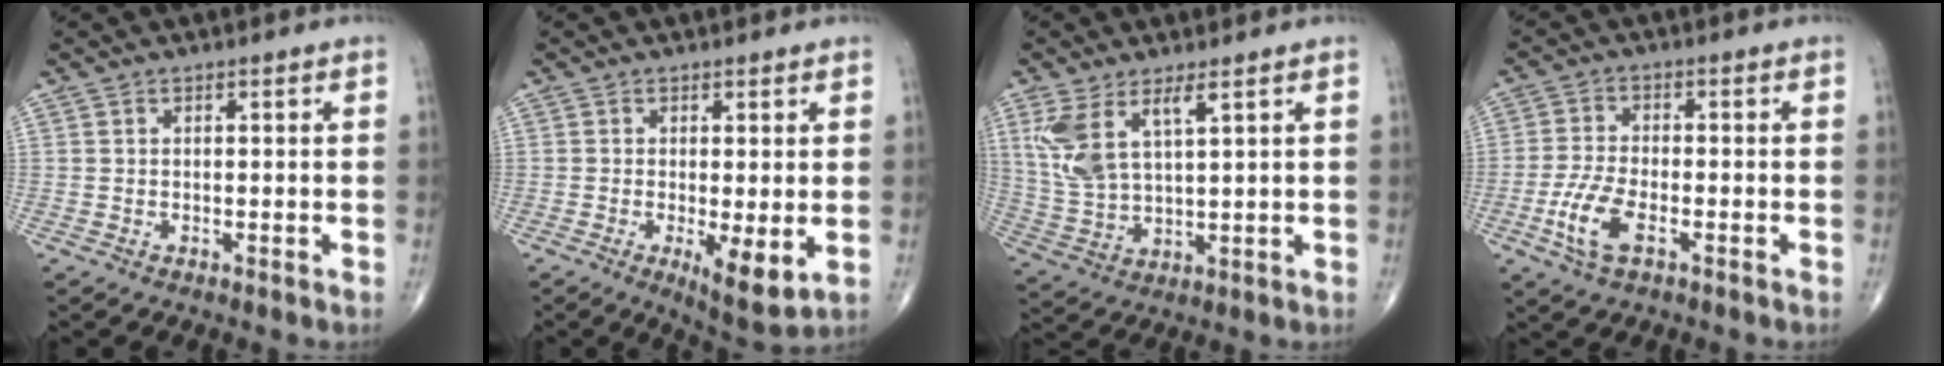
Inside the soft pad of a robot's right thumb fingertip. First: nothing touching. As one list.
[{"total": 6.7, "force": [-1.2, 1.9, 6.3], "torque": [-0.101, -0.023, -0.014]}, {"total": 9.1, "force": [4.4, 3.3, 7.2], "torque": [-0.156, -0.018, 0.100]}, {"total": 7.3, "force": [-2.9, 3.1, 5.9], "torque": [-0.135, 0.008, -0.057]}]